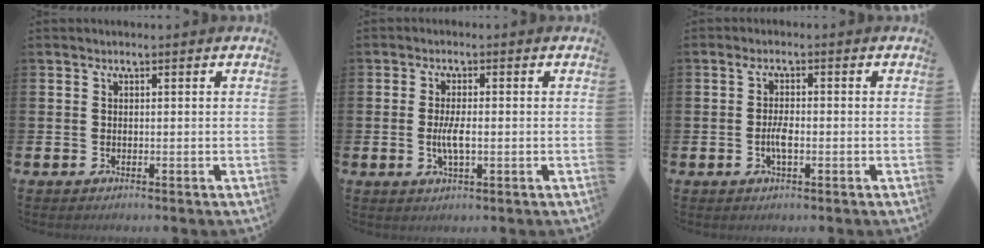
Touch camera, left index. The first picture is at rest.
{"total": 3.3, "force": [-0.4, 1.1, 3.1], "torque": [-0.054, -0.002, -0.007]}
{"total": 2.8, "force": [-0.4, 0.9, 2.6], "torque": [-0.038, -0.002, -0.010]}